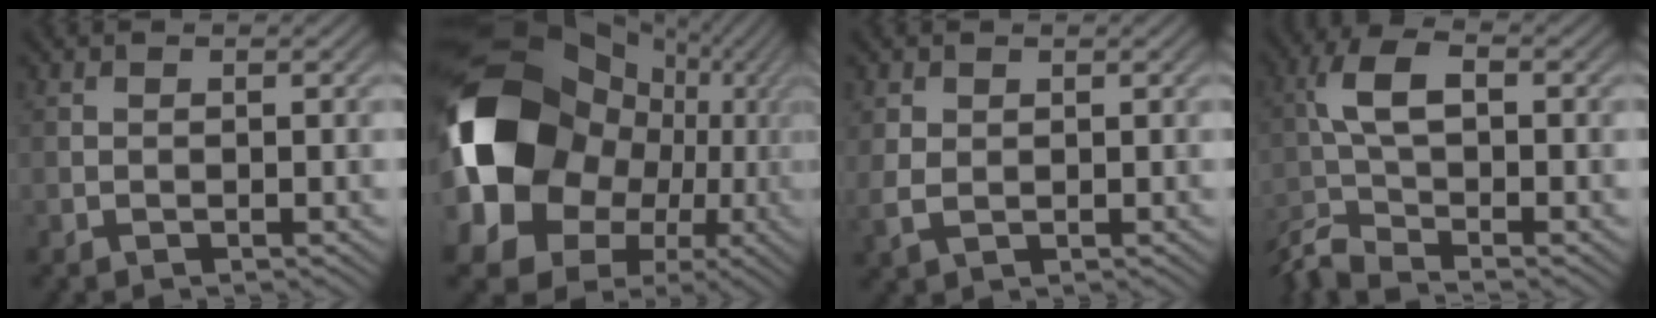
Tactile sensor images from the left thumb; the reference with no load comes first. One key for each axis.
{"total": 21.1, "fx": 1.1, "fy": 17.3, "fz": 12.1, "tx": -0.285, "ty": -0.028, "tz": 0.053}
{"total": 2.5, "fx": 0.8, "fy": 1.9, "fz": 1.4, "tx": -0.040, "ty": -0.001, "tz": 0.018}
{"total": 6.6, "fx": -3.6, "fy": 1.9, "fz": 5.2, "tx": -0.117, "ty": -0.004, "tz": -0.085}